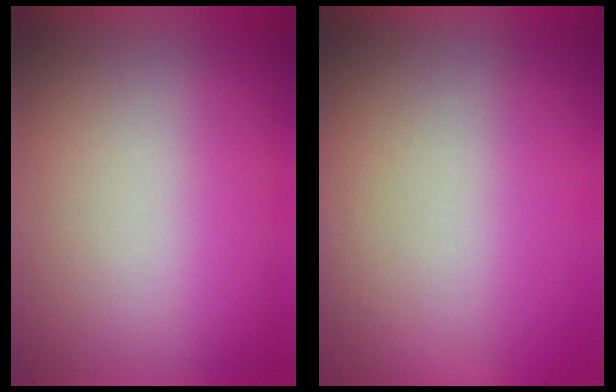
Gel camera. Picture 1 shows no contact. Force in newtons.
{"total": 2.8}